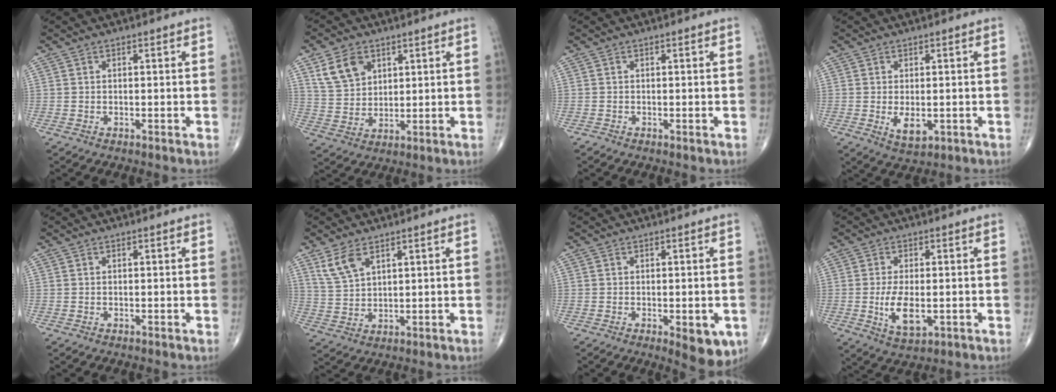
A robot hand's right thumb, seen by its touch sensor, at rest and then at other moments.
{"total": 8.3, "force": [4.1, 5.8, 4.2], "torque": [-0.061, -0.016, 0.086]}
{"total": 0.0}
{"total": 4.2, "force": [-0.8, 2.3, 3.5], "torque": [-0.053, -0.008, -0.006]}
{"total": 0.0}
{"total": 5.6, "force": [3.4, 2.6, 3.6], "torque": [-0.072, -0.012, 0.078]}
{"total": 7.1, "force": [-2.4, 2.8, 6.1], "torque": [-0.057, -0.009, -0.023]}
{"total": 7.2, "force": [-1.2, 3.5, 6.2], "torque": [-0.113, -0.011, -0.015]}